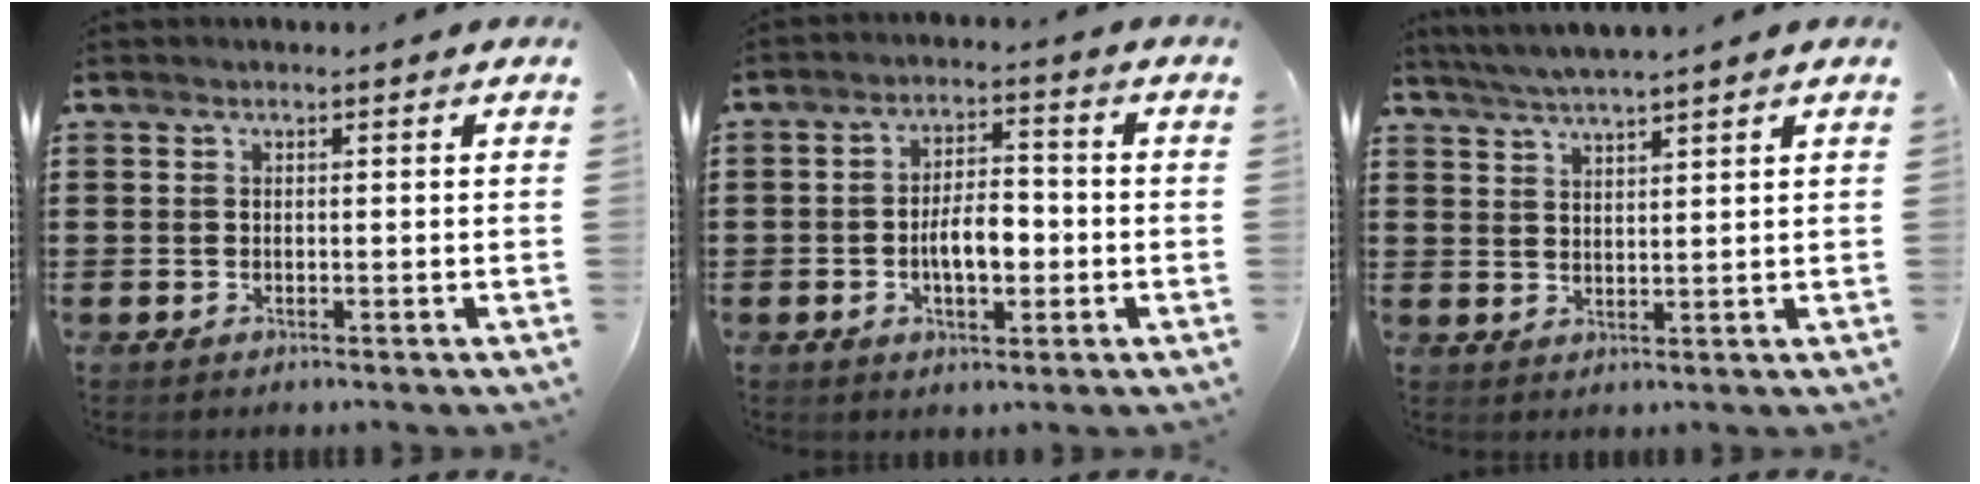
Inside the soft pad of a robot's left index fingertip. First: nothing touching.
{"total": 6.0, "force": [-1.2, 2.8, 5.2], "torque": [-0.091, 0.005, -0.027]}
{"total": 3.2, "force": [3.0, -0.7, 1.0], "torque": [-0.026, -0.010, 0.055]}